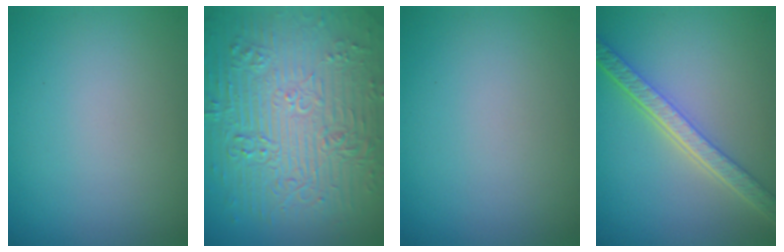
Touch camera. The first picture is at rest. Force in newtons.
{"total": 12.0, "press": 7.9, "slide": 9.0}
{"total": 0.0}
{"total": 5.4, "press": 4.3, "slide": 3.2}